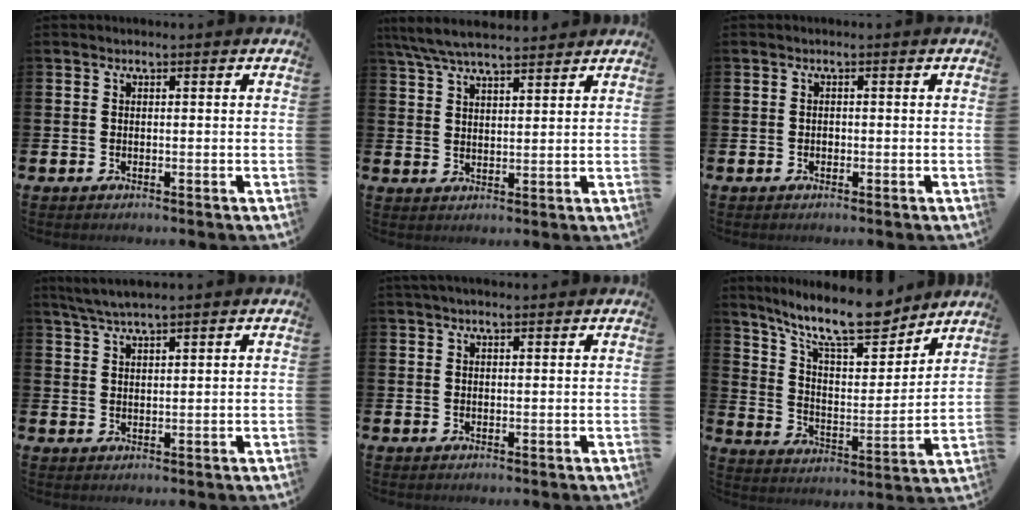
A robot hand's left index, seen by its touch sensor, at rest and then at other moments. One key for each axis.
{"total": 6.3, "fx": 5.8, "fy": 1.1, "fz": 2.2, "tx": -0.066, "ty": -0.018, "tz": 0.108}
{"total": 0.5, "fx": -0.2, "fy": 0.4, "fz": 0.2, "tx": -0.011, "ty": 0.007, "tz": -0.003}
{"total": 3.7, "fx": 3.3, "fy": 0.1, "fz": 1.6, "tx": -0.046, "ty": -0.001, "tz": 0.062}
{"total": 1.4, "fx": 1.2, "fy": 0.2, "fz": 0.7, "tx": -0.006, "ty": -0.001, "tz": 0.019}
{"total": 13.7, "fx": 11.7, "fy": 3.2, "fz": 6.4, "tx": -0.145, "ty": -0.066, "tz": 0.205}